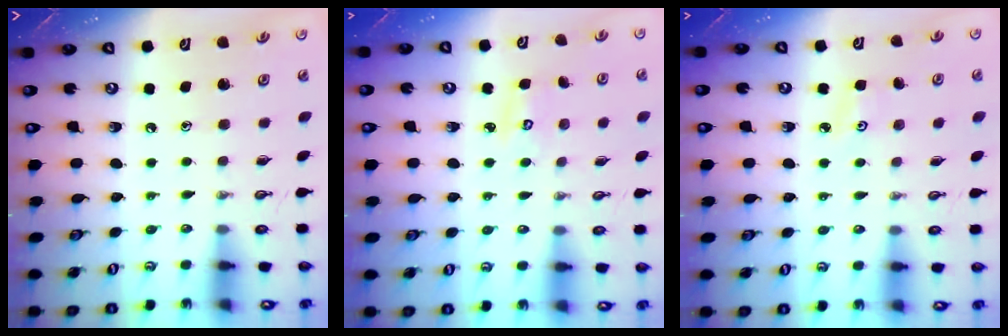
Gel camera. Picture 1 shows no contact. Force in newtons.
{"total": 3.2, "press": 3.2, "slide": 0.2}
{"total": 2.8, "press": 2.8, "slide": 0.4}